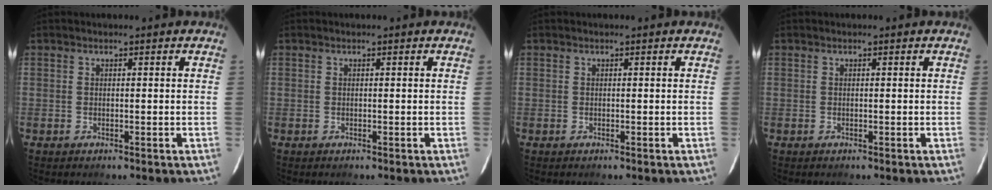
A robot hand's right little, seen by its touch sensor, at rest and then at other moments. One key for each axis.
{"total": 0.0}
{"total": 0.0}
{"total": 0.0}